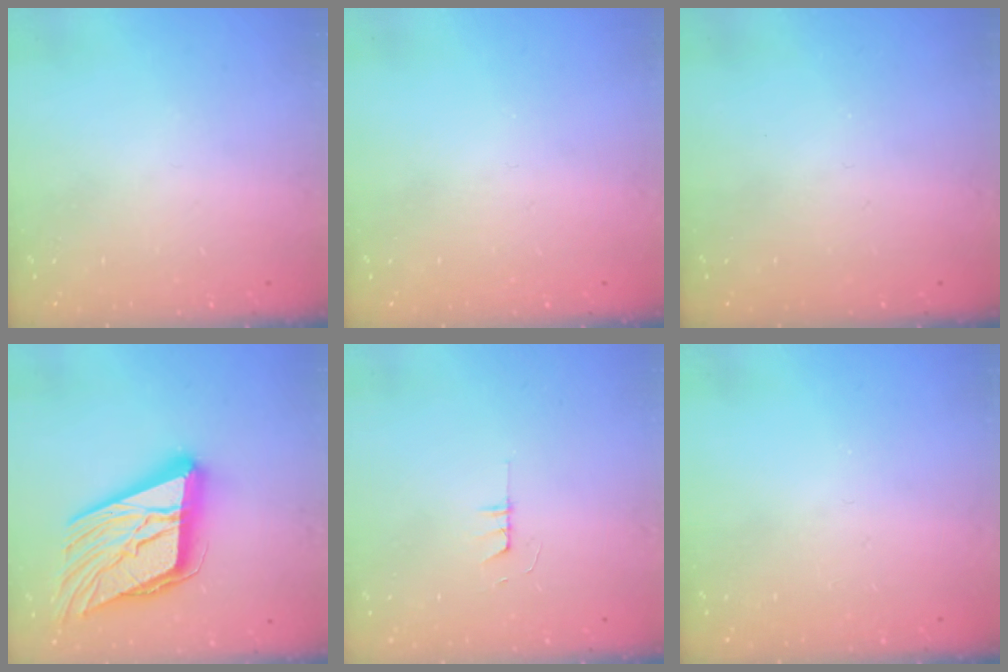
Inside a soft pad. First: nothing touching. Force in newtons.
{"total": 0.0}
{"total": 0.0}
{"total": 27.8, "press": 27.3, "slide": 5.1}
{"total": 4.0, "press": 4.0, "slide": 0.4}
{"total": 0.0}